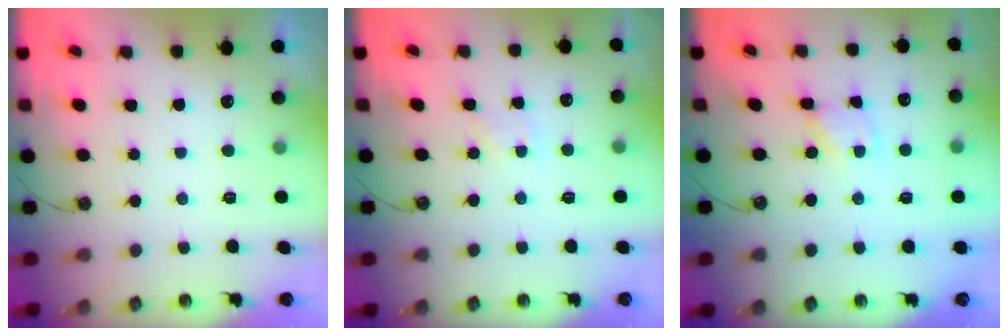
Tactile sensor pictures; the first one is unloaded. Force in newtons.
{"total": 2.2, "press": 2.2, "slide": 0.4}
{"total": 2.5, "press": 2.5, "slide": 0.1}